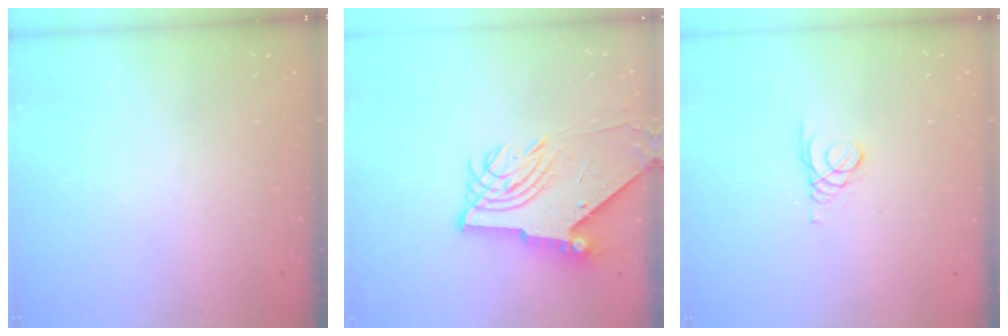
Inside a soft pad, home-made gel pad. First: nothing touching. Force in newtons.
{"total": 8.8, "press": 8.7, "slide": 1.1}
{"total": 1.4, "press": 1.4, "slide": 0.2}